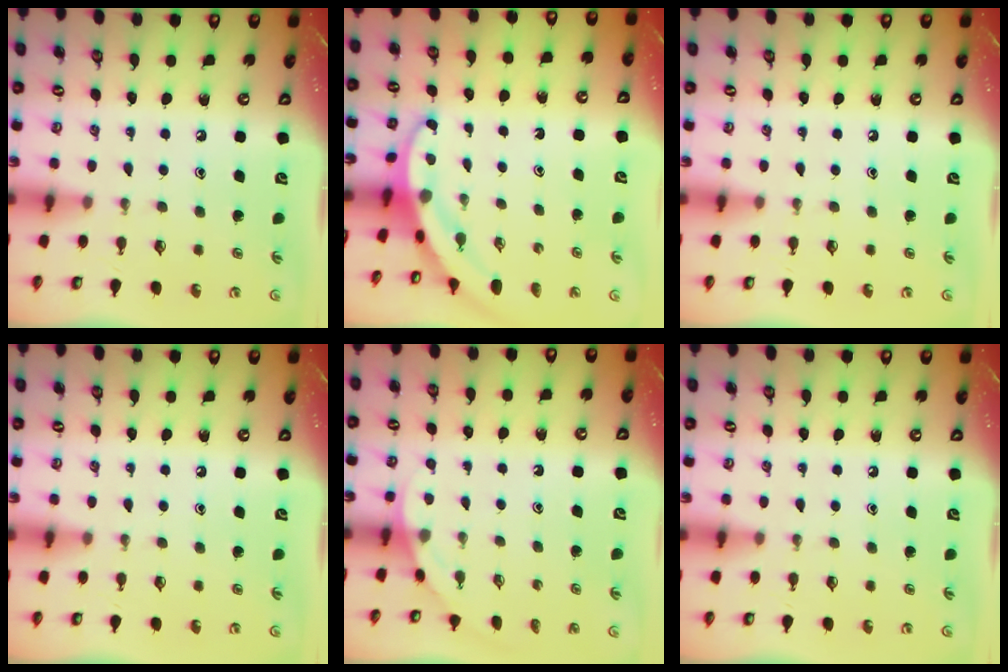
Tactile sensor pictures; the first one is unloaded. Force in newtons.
{"total": 3.8, "press": 3.8, "slide": 0.2}
{"total": 0.0}
{"total": 0.0}
{"total": 2.0, "press": 2.0, "slide": 0.0}
{"total": 0.0}